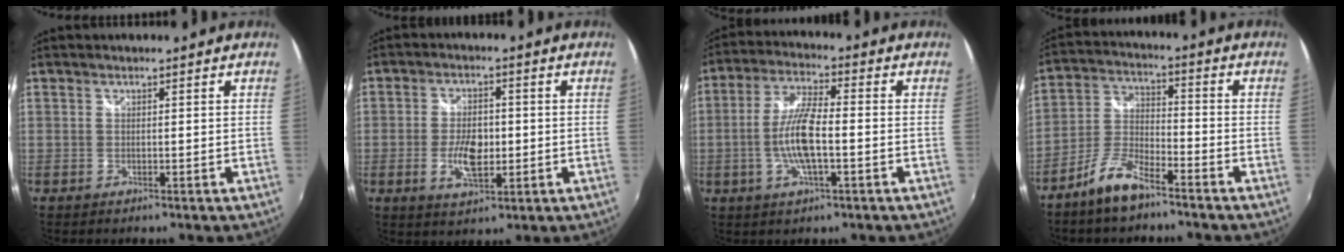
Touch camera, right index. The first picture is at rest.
{"total": 7.2, "force": [-1.3, 3.6, 6.1], "torque": [-0.120, -0.003, -0.022]}
{"total": 9.7, "force": [-2.1, 2.3, 9.2], "torque": [-0.187, 0.002, -0.043]}
{"total": 8.4, "force": [-6.4, 2.5, 4.8], "torque": [-0.114, 0.008, -0.126]}